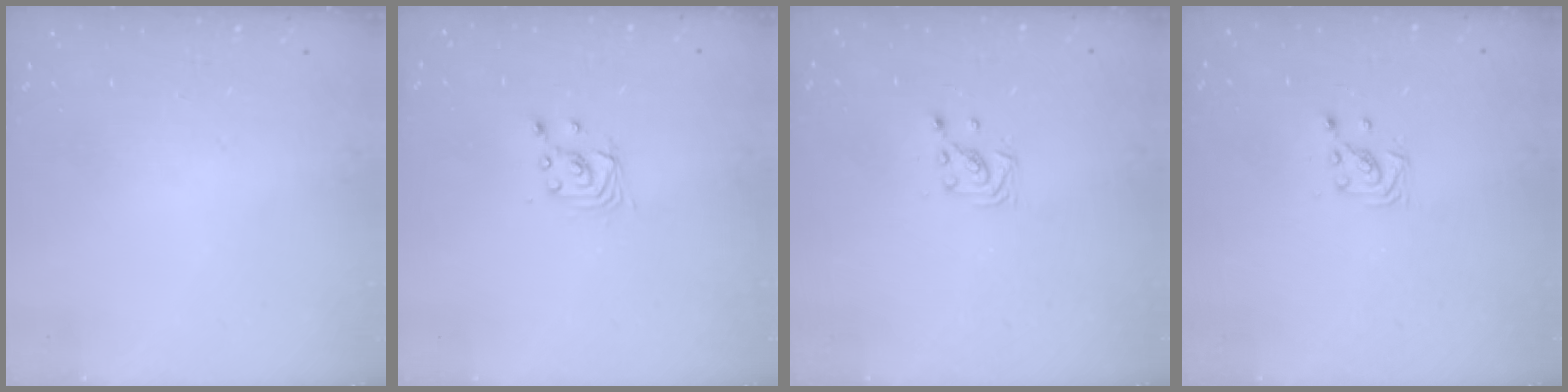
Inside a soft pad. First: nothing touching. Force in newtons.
{"total": 2.9, "press": 2.9, "slide": 0.1}
{"total": 2.9, "press": 2.9, "slide": 0.3}
{"total": 2.9, "press": 2.9, "slide": 0.3}